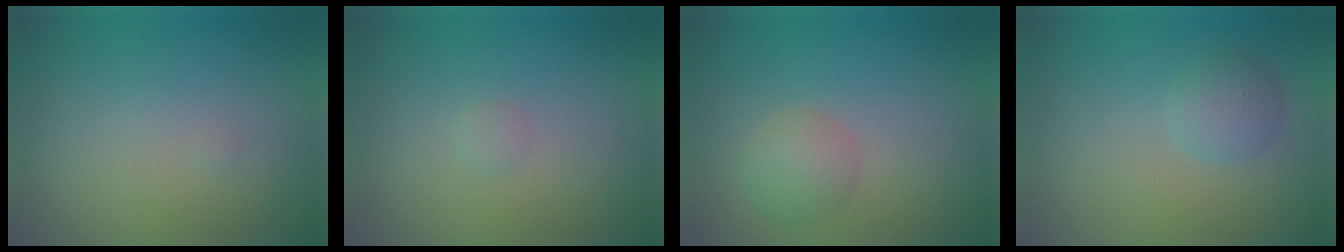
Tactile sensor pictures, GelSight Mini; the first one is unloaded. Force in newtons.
{"total": 0.6, "press": 0.6, "slide": 0.0}
{"total": 2.5, "press": 2.5, "slide": 0.1}
{"total": 2.3, "press": 2.3, "slide": 0.1}